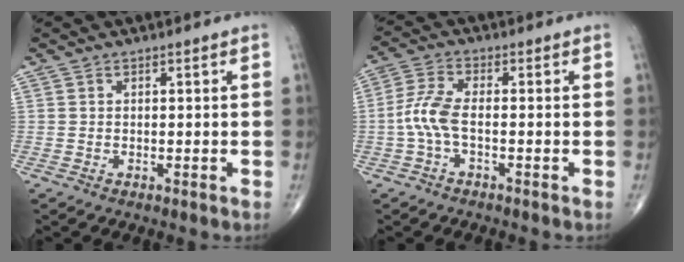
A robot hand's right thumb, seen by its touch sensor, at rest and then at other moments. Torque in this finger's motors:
{"motor_torque": [-0.28, 0.30, 0.52, -0.30, 0.15]}